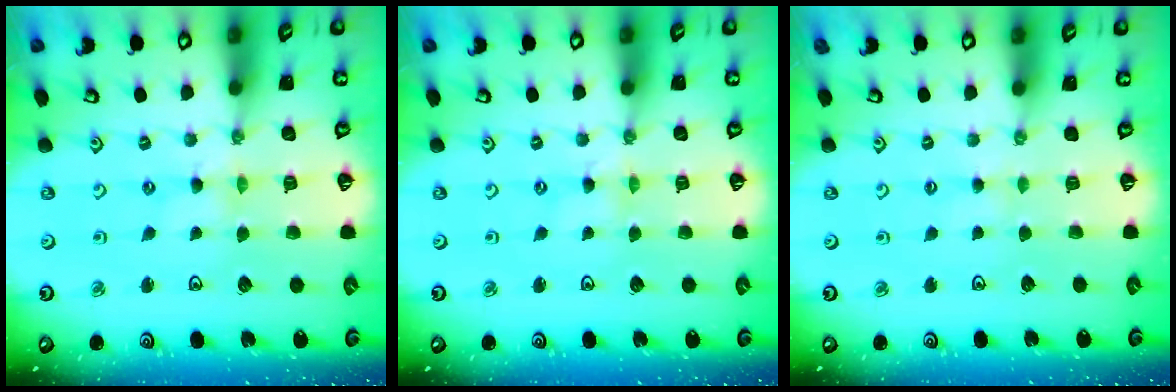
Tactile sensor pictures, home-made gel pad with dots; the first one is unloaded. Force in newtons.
{"total": 0.0}
{"total": 1.6, "press": 1.6, "slide": 0.3}